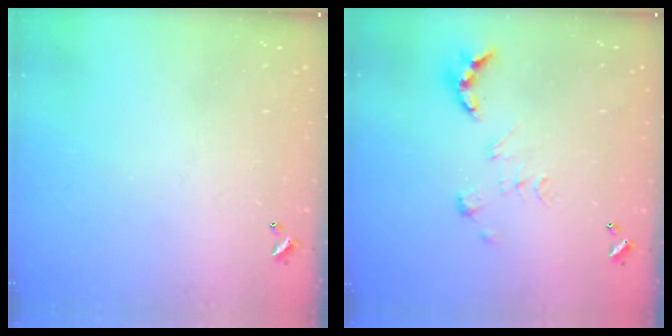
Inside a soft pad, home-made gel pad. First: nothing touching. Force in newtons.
{"total": 2.9, "press": 2.7, "slide": 1.3}